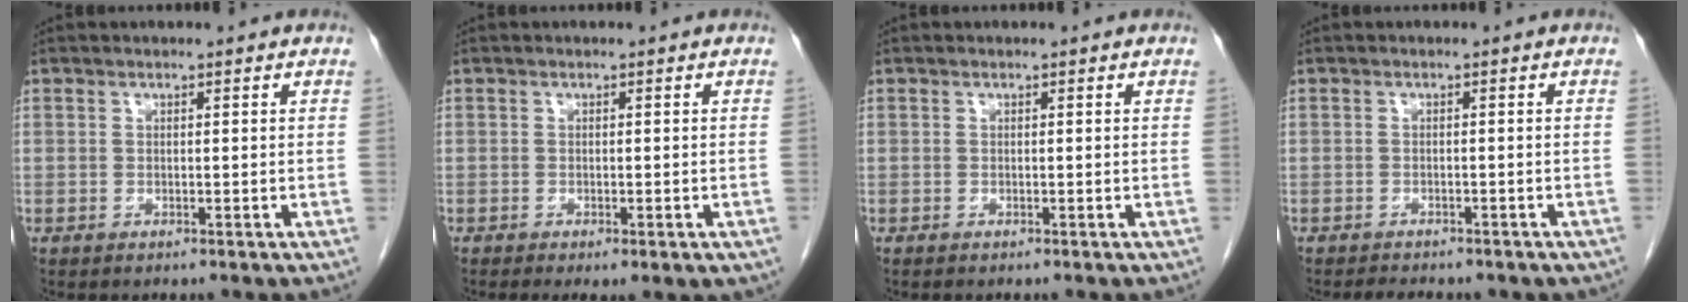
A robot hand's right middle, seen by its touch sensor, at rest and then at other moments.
{"total": 4.4, "force": [-2.7, 1.3, 3.2], "torque": [-0.037, -0.012, -0.036]}
{"total": 0.0}
{"total": 6.1, "force": [-5.1, 2.1, 2.6], "torque": [-0.040, -0.003, -0.053]}